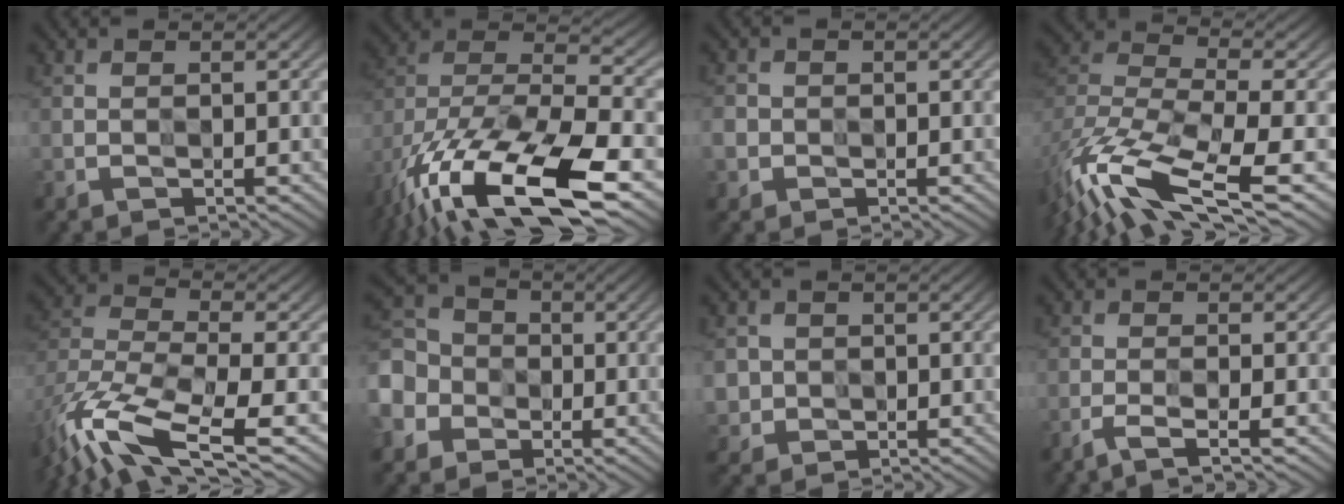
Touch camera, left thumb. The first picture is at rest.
{"total": 18.9, "force": [-12.0, 7.5, 12.5], "torque": [-0.278, -0.042, -0.194]}
{"total": 2.4, "force": [-0.6, 2.4, 0.0], "torque": [-0.018, -0.012, -0.017]}
{"total": 14.6, "force": [-10.1, 4.9, 9.3], "torque": [-0.244, -0.020, -0.177]}
{"total": 13.1, "force": [-9.1, 4.5, 8.2], "torque": [-0.215, -0.019, -0.162]}
{"total": 9.2, "force": [-3.1, 8.0, 3.3], "torque": [-0.125, -0.016, -0.065]}
{"total": 2.7, "force": [0.4, 2.5, -0.8], "torque": [0.000, -0.014, 0.002]}
{"total": 2.6, "force": [-2.4, -0.4, 1.1], "torque": [-0.021, -0.003, -0.051]}